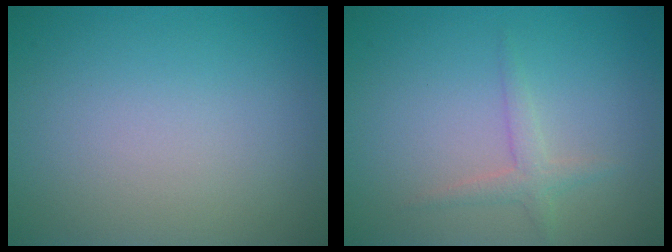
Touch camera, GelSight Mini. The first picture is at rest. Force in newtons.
{"total": 1.6, "press": 1.6, "slide": 0.0}